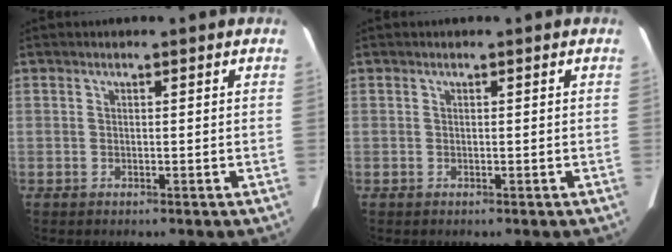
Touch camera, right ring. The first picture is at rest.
{"total": 0.0}